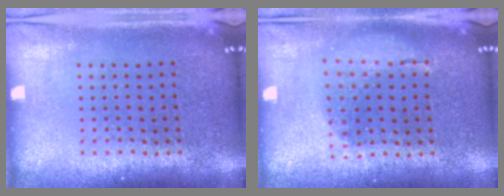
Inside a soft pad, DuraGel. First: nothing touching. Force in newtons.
{"total": 1.3, "press": 1.1, "slide": 0.6}